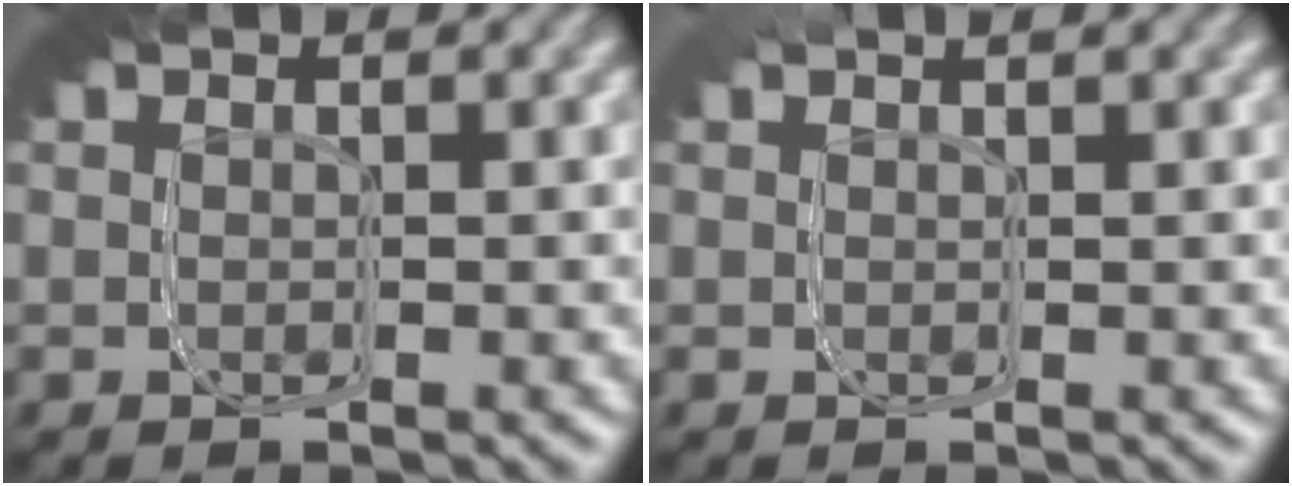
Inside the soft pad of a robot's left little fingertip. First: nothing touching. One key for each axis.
{"total": 0.9, "fx": 0.0, "fy": -0.7, "fz": -0.6, "tx": -0.002, "ty": 0.005, "tz": 0.005}